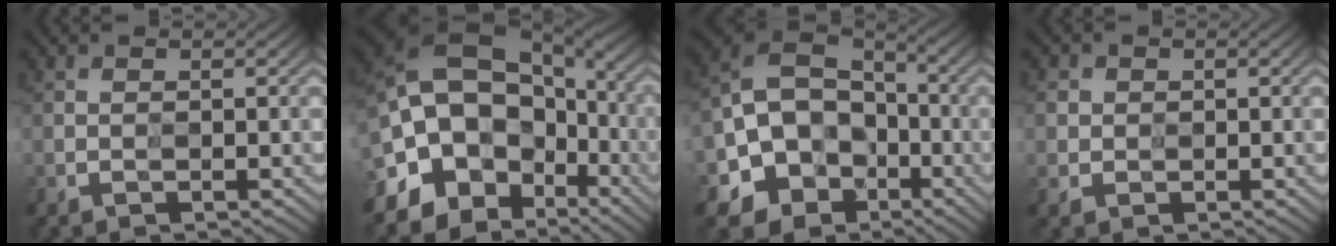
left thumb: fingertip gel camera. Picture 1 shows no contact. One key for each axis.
{"total": 18.5, "fx": -4.0, "fy": 15.1, "fz": 9.8, "tx": -0.173, "ty": 0.014, "tz": -0.095}
{"total": 10.7, "fx": -3.3, "fy": 9.1, "fz": 4.7, "tx": -0.100, "ty": -0.017, "tz": -0.077}
{"total": 2.3, "fx": 0.8, "fy": 2.2, "fz": 0.1, "tx": -0.014, "ty": -0.005, "tz": 0.012}